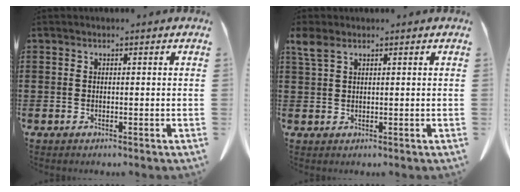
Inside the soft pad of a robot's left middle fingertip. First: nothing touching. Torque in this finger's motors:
{"motor_torque": [2.12, 0.02, 0.08, 0.09]}